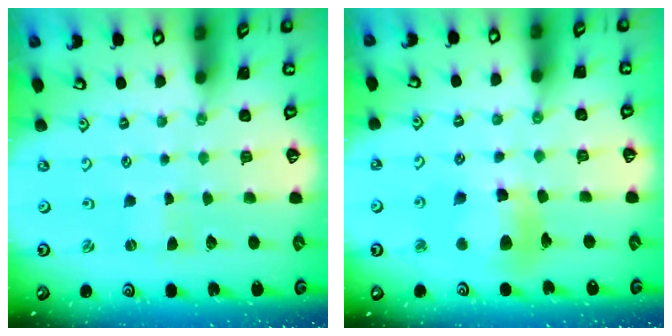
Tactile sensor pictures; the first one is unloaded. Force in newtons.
{"total": 11.6, "press": 11.5, "slide": 1.2}